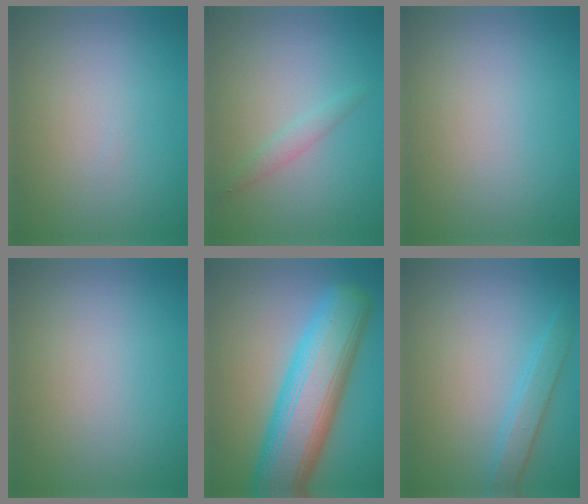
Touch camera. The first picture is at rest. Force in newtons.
{"total": 1.3, "press": 1.3, "slide": 0.1}
{"total": 0.0}
{"total": 0.0}
{"total": 11.5, "press": 11.5, "slide": 0.5}
{"total": 2.2, "press": 2.2, "slide": 0.1}